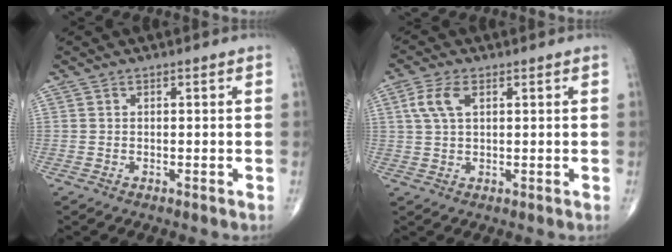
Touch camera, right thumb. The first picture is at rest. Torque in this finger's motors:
{"motor_torque": [0.10, 0.02, 0.27, 0.06, 0.04]}